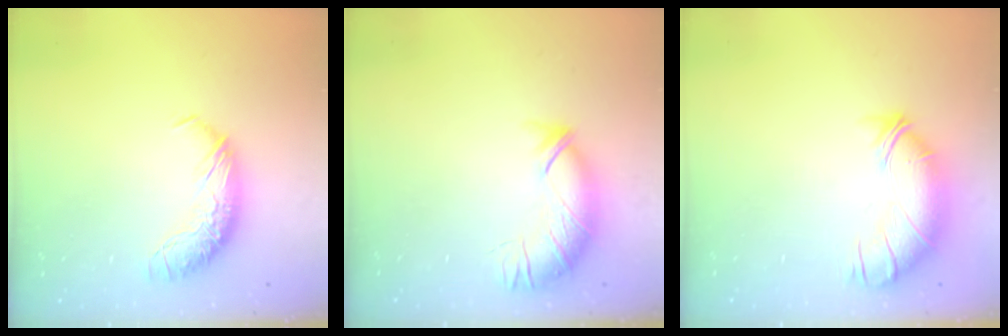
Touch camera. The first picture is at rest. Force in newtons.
{"total": 3.9, "press": 3.2, "slide": 2.4}
{"total": 2.8, "press": 1.5, "slide": 2.3}